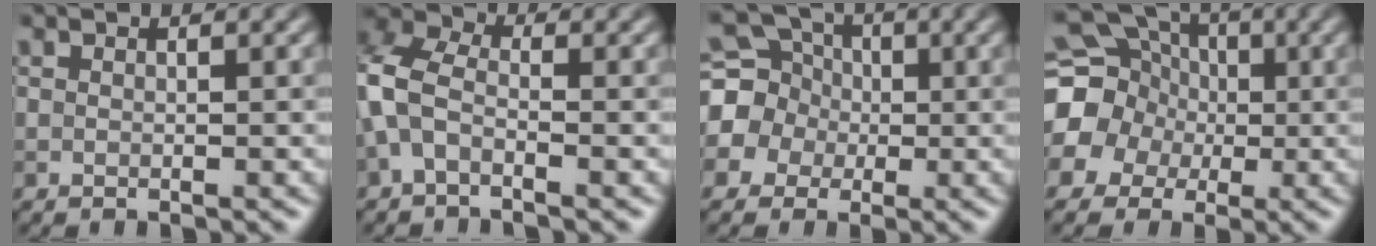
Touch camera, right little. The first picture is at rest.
{"total": 4.7, "force": [-1.1, 2.8, 3.6], "torque": [-0.094, 0.012, -0.037]}
{"total": 6.1, "force": [0.3, 5.8, 1.9], "torque": [-0.044, 0.020, -0.027]}
{"total": 14.3, "force": [0.3, 13.4, 4.9], "torque": [-0.142, 0.012, -0.035]}